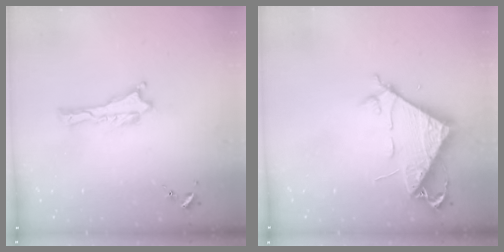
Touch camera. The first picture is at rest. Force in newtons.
{"total": 7.3, "press": 7.3, "slide": 0.8}